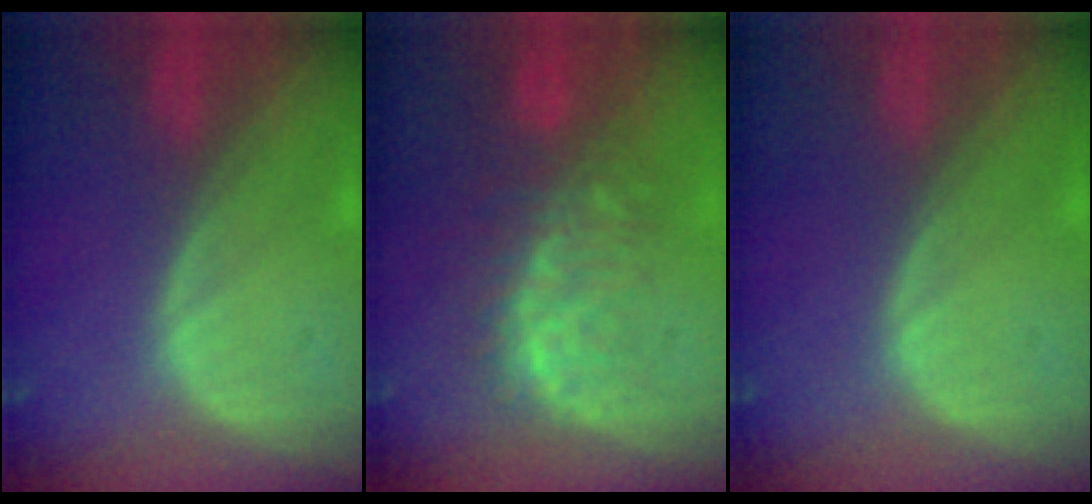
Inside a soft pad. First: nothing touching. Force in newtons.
{"total": 8.5, "press": 8.0, "slide": 2.8}
{"total": 0.0}